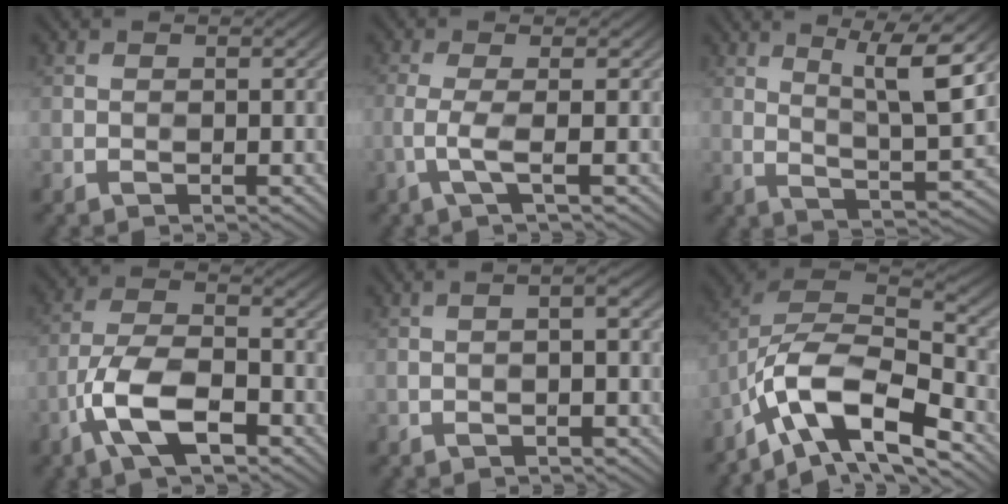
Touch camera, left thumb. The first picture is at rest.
{"total": 2.6, "force": [-0.1, 0.4, 2.6], "torque": [-0.047, 0.008, -0.022]}
{"total": 7.8, "force": [4.3, 0.7, 6.4], "torque": [-0.117, 0.005, 0.086]}
{"total": 9.1, "force": [-4.3, 3.9, 7.0], "torque": [-0.145, 0.000, -0.088]}
{"total": 2.7, "force": [-0.5, 0.2, 2.7], "torque": [-0.034, 0.010, -0.015]}
{"total": 13.1, "force": [-7.5, 5.5, 9.2], "torque": [-0.212, 0.000, -0.131]}